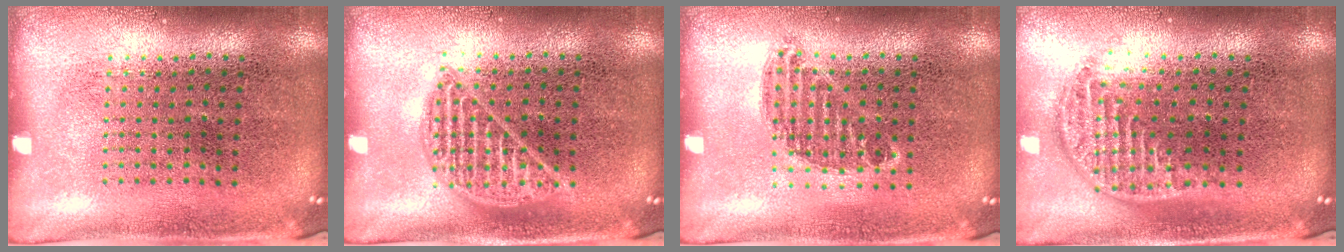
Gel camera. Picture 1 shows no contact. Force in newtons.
{"total": 1.0, "press": 1.0, "slide": 0.1}
{"total": 0.8, "press": 0.7, "slide": 0.4}
{"total": 1.4, "press": 1.2, "slide": 0.7}